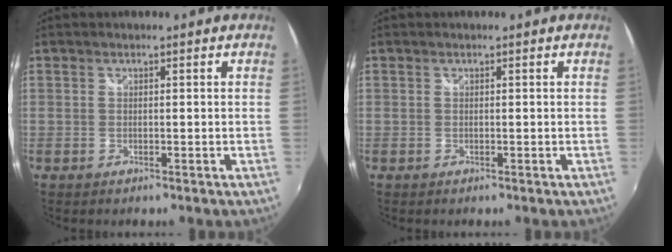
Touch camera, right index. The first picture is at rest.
{"total": 0.0}